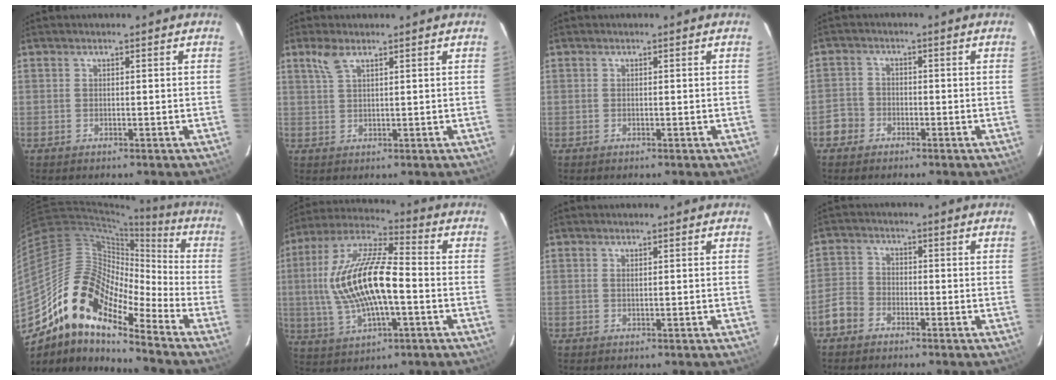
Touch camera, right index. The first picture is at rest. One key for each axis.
{"total": 3.0, "fx": 2.0, "fy": 0.9, "fz": 2.0, "tx": -0.043, "ty": 0.006, "tz": 0.042}
{"total": 0.0}
{"total": 3.8, "fx": -2.2, "fy": 3.1, "fz": 0.3, "tx": -0.003, "ty": 0.015, "tz": -0.044}
{"total": 16.2, "fx": -12.2, "fy": 5.3, "fz": 9.3, "tx": -0.143, "ty": 0.001, "tz": -0.248}
{"total": 18.1, "fx": -1.3, "fy": 6.6, "fz": 16.8, "tx": -0.337, "ty": 0.009, "tz": -0.024}
{"total": 0.6, "fx": 0.2, "fy": 0.3, "fz": 0.5, "tx": -0.011, "ty": 0.002, "tz": 0.003}
{"total": 4.6, "fx": -2.9, "fy": 3.3, "fz": 1.3, "tx": -0.029, "ty": 0.014, "tz": -0.061}